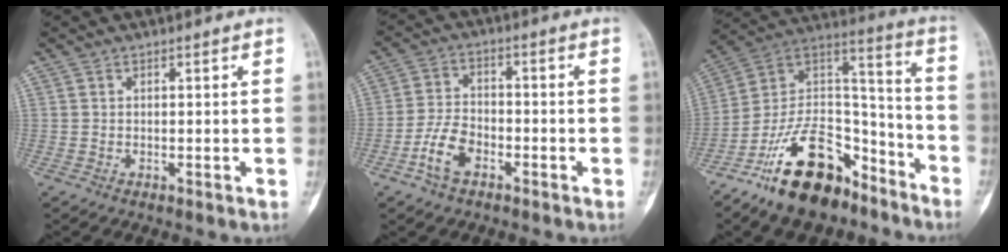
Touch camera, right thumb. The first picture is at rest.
{"total": 6.8, "force": [-3.6, 4.0, 4.1], "torque": [-0.078, 0.024, -0.074]}
{"total": 21.3, "force": [-14.0, 11.0, 11.7], "torque": [-0.173, 0.111, -0.246]}